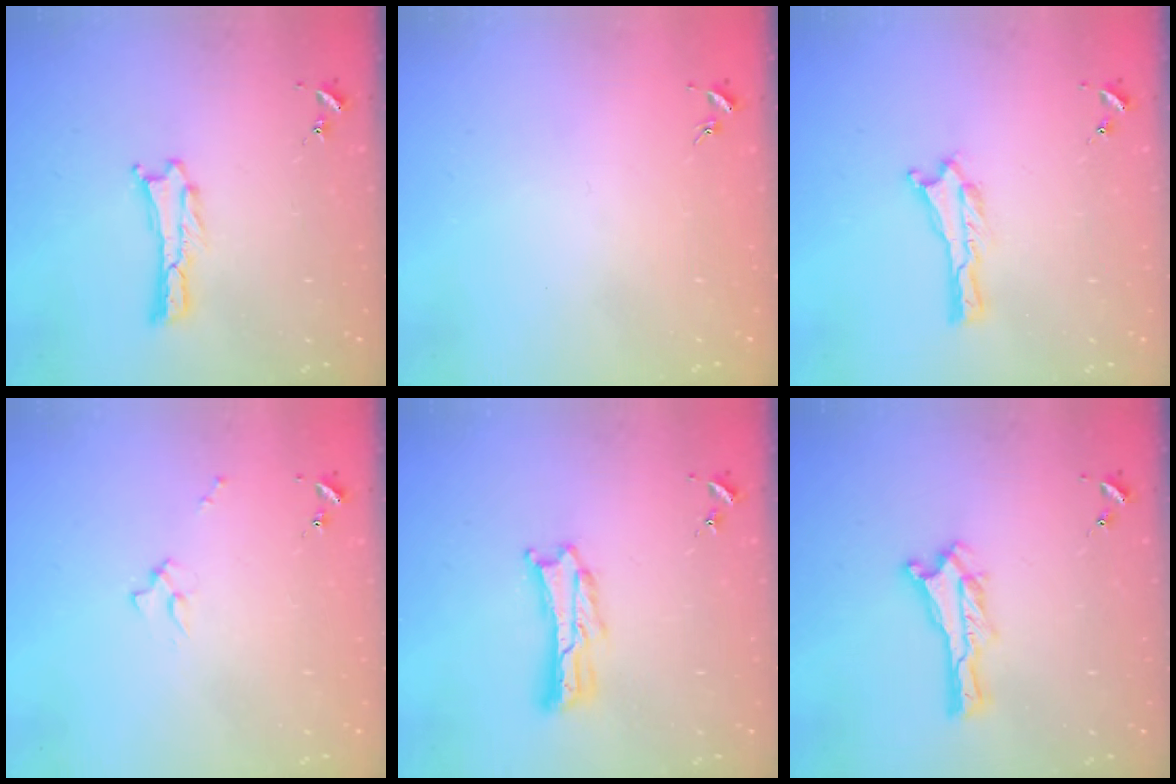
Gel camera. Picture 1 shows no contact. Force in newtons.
{"total": 0.0}
{"total": 0.0}
{"total": 1.7, "press": 1.6, "slide": 0.2}
{"total": 2.4, "press": 2.4, "slide": 0.3}
{"total": 0.0}